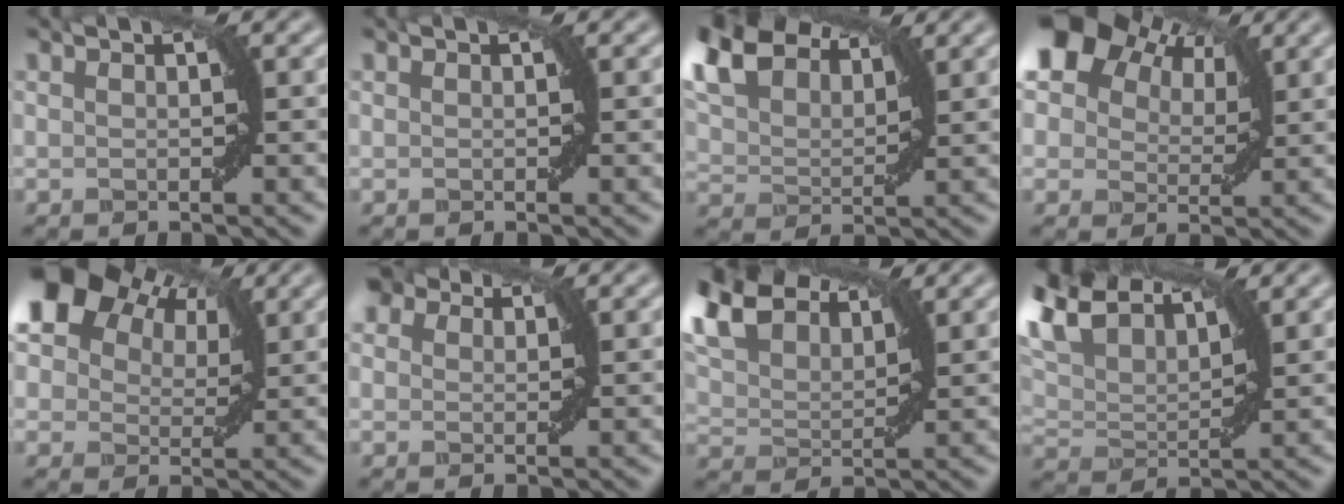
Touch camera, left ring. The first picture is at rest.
{"total": 0.0}
{"total": 10.2, "force": [5.1, 6.5, 5.9], "torque": [-0.137, 0.052, 0.079]}
{"total": 3.9, "force": [2.9, 2.6, 0.8], "torque": [-0.031, 0.005, 0.061]}
{"total": 4.7, "force": [3.2, 3.0, 1.6], "torque": [-0.047, 0.005, 0.066]}
{"total": 1.4, "force": [0.9, 0.5, -0.9], "torque": [0.008, 0.001, 0.015]}
{"total": 8.5, "force": [4.3, 5.5, 4.9], "torque": [-0.114, 0.043, 0.076]}
{"total": 5.5, "force": [2.3, 3.5, 3.5], "torque": [-0.082, 0.013, 0.052]}